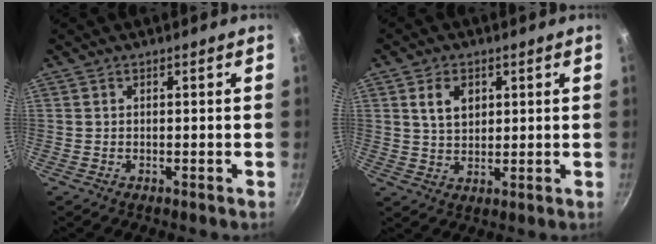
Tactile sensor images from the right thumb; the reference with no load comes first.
{"total": 5.7, "force": [2.1, 3.9, 3.6], "torque": [-0.049, -0.009, 0.041]}